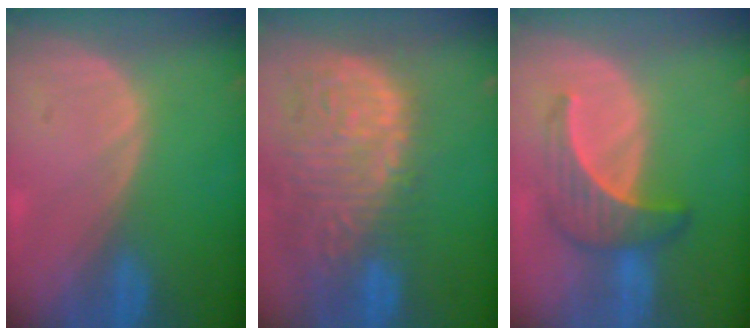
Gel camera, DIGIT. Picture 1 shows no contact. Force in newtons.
{"total": 14.9, "press": 12.4, "slide": 8.4}
{"total": 6.3, "press": 6.0, "slide": 1.9}